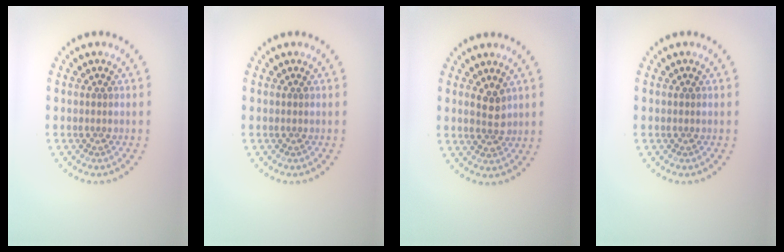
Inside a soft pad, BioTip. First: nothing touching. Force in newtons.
{"total": 0.0}
{"total": 2.1, "press": 2.1, "slide": 0.4}
{"total": 0.0}